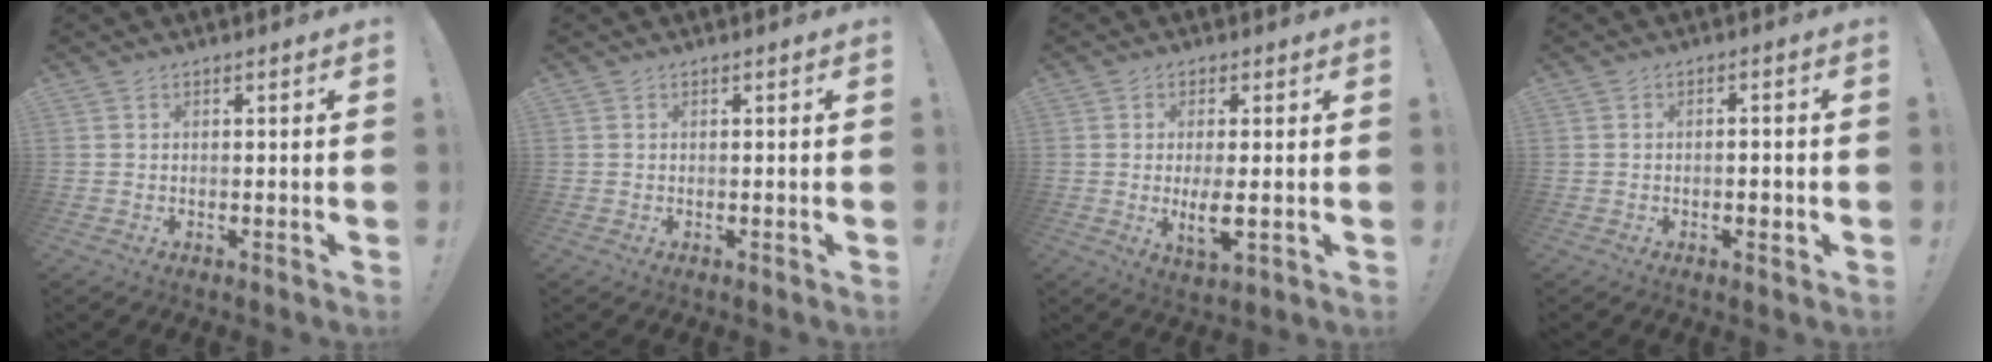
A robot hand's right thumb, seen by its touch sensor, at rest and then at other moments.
{"total": 0.0}
{"total": 6.3, "force": [-0.3, 1.8, 6.0], "torque": [-0.104, -0.019, -0.007]}
{"total": 2.4, "force": [-0.9, 1.0, 2.0], "torque": [-0.016, 0.000, -0.018]}